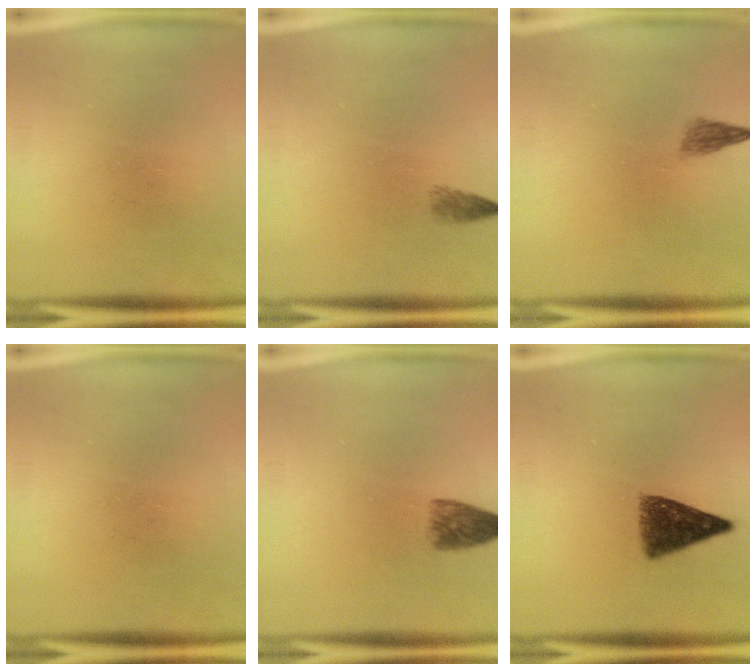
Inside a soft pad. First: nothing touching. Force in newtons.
{"total": 1.3}
{"total": 1.8}
{"total": 0.0}
{"total": 3.8}
{"total": 8.0}